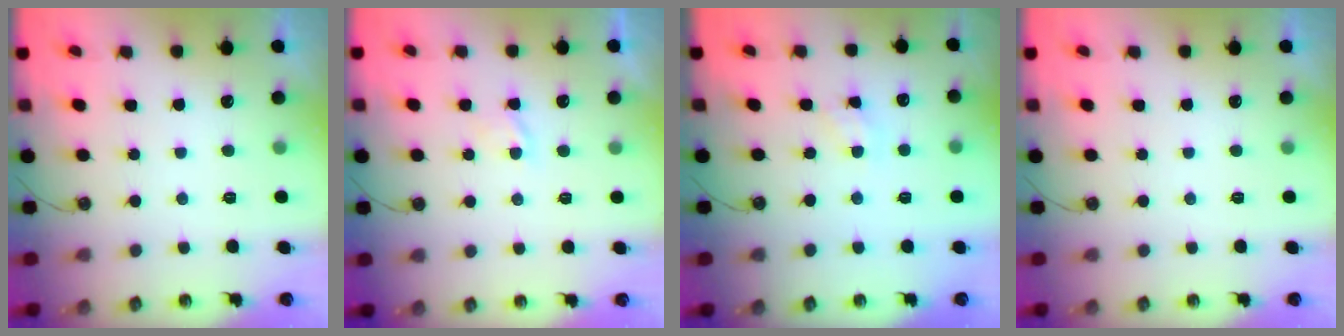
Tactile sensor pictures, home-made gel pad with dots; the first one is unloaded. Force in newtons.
{"total": 2.8, "press": 2.8, "slide": 0.4}
{"total": 3.1, "press": 3.1, "slide": 0.5}
{"total": 0.0}